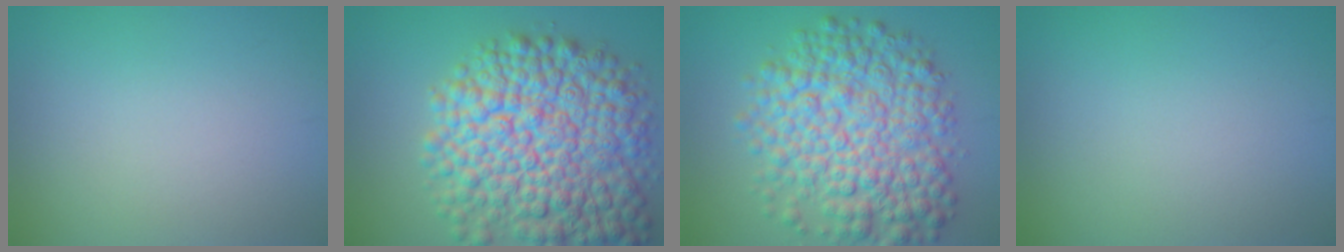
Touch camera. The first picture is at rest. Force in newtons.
{"total": 13.0, "press": 13.0, "slide": 0.5}
{"total": 9.6, "press": 9.6, "slide": 0.2}
{"total": 0.0}